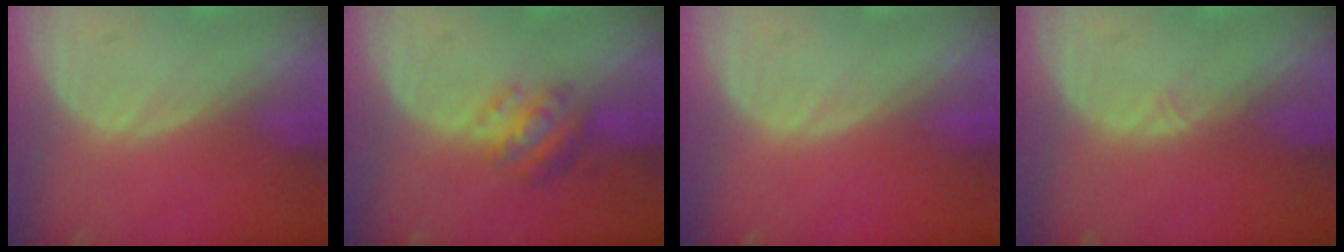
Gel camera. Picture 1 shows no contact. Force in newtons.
{"total": 4.8, "press": 4.5, "slide": 1.6}
{"total": 0.0}
{"total": 0.6, "press": 0.5, "slide": 0.4}